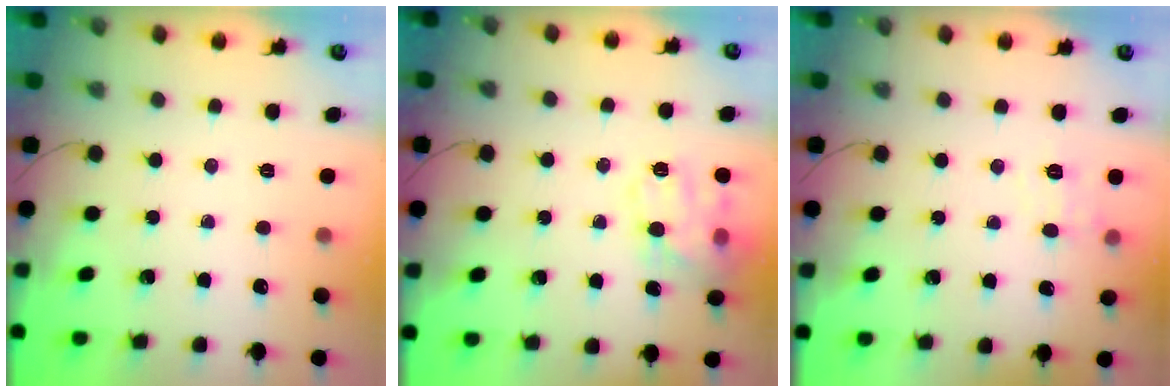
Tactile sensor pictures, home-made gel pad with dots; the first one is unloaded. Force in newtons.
{"total": 13.3, "press": 13.3, "slide": 0.7}
{"total": 5.9, "press": 5.7, "slide": 1.5}